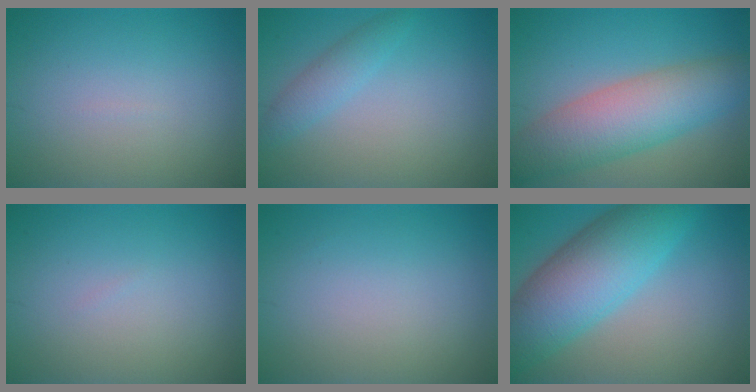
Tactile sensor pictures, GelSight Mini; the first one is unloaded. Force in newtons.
{"total": 2.1, "press": 2.0, "slide": 0.2}
{"total": 7.9, "press": 7.9, "slide": 0.5}
{"total": 0.0}
{"total": 0.0}
{"total": 9.6, "press": 9.6, "slide": 0.3}